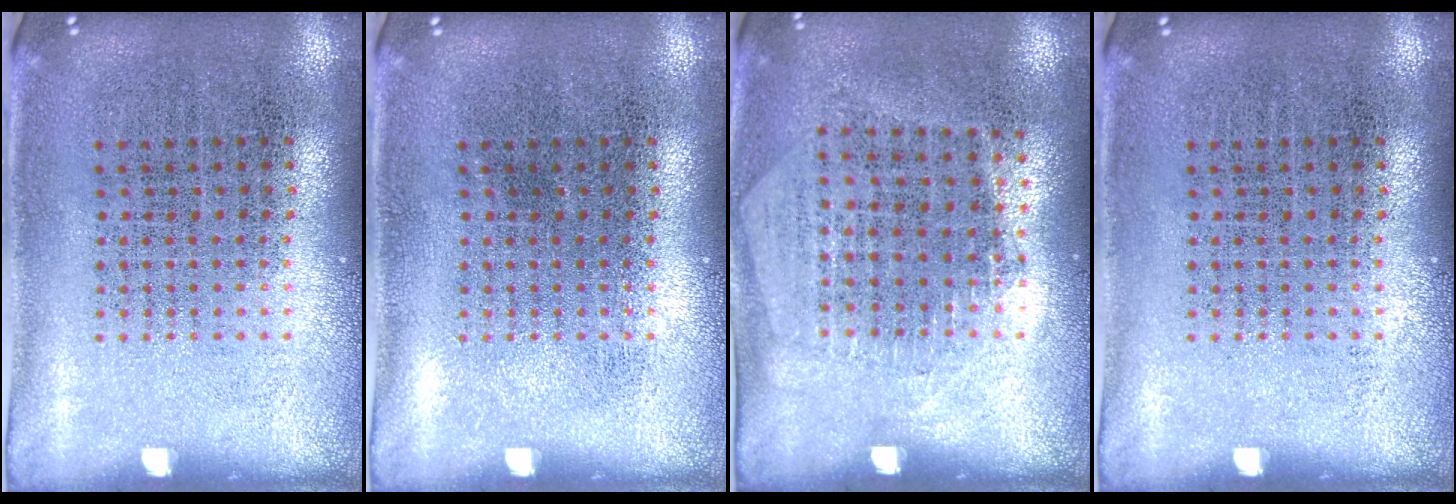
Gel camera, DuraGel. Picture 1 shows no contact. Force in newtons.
{"total": 0.0}
{"total": 1.3, "press": 1.1, "slide": 0.7}
{"total": 0.0}